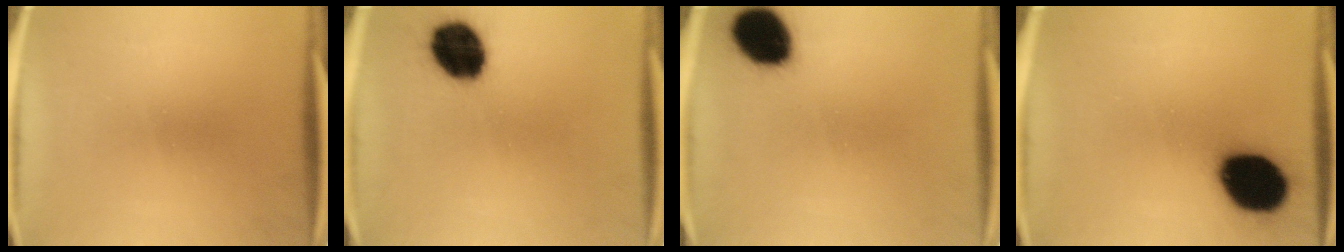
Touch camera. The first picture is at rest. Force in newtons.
{"total": 13.9}
{"total": 12.6}
{"total": 18.4}